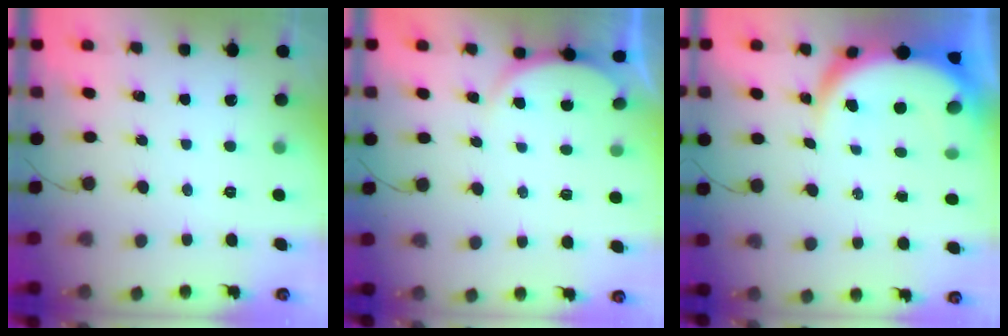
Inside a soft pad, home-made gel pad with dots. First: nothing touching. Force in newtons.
{"total": 4.2, "press": 4.2, "slide": 0.6}
{"total": 8.3, "press": 8.2, "slide": 1.1}